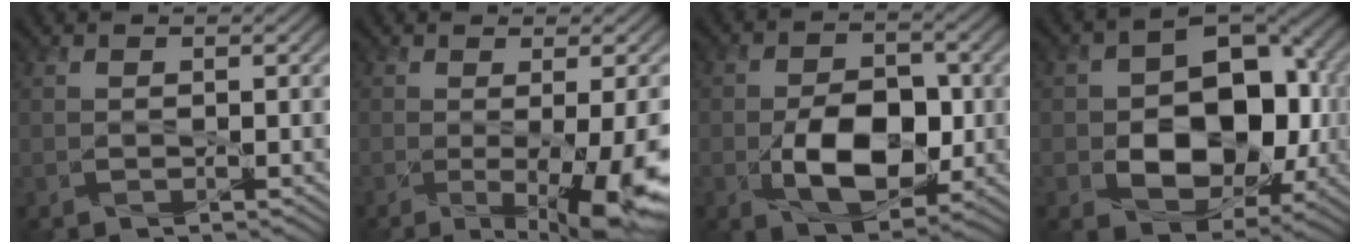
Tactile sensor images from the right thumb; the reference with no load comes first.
{"total": 7.8, "force": [-2.5, 1.6, 7.2], "torque": [-0.113, -0.025, -0.027]}
{"total": 9.1, "force": [-2.1, 5.4, 7.0], "torque": [-0.119, -0.006, -0.035]}
{"total": 13.0, "force": [-1.5, 9.0, 9.3], "torque": [-0.134, -0.005, -0.025]}